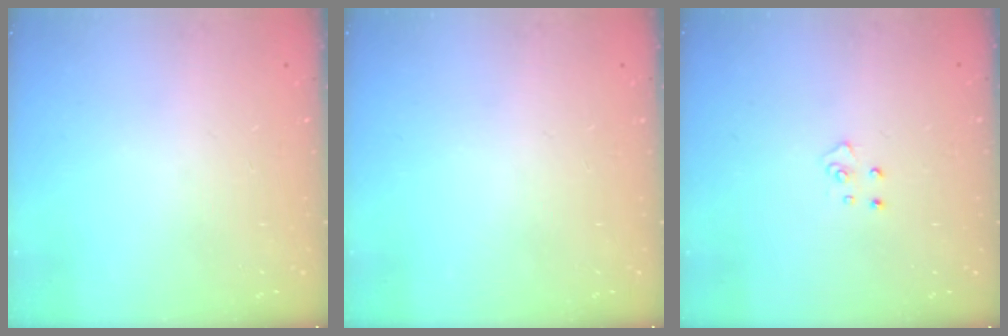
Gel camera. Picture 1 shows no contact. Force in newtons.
{"total": 0.0}
{"total": 3.9, "press": 3.8, "slide": 0.4}